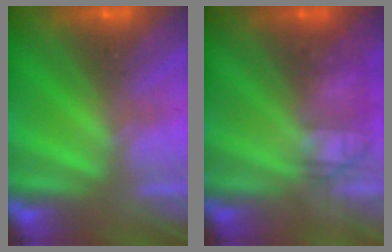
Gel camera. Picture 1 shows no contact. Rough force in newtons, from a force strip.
{"total": 2.2}